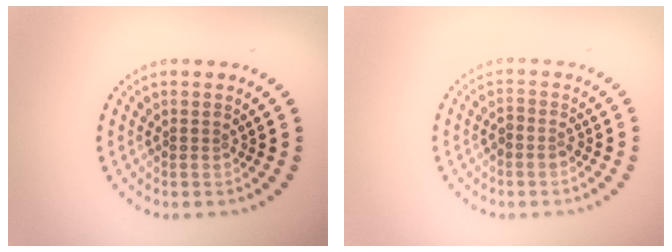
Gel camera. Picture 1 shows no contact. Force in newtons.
{"total": 1.2, "press": 1.0, "slide": 0.6}